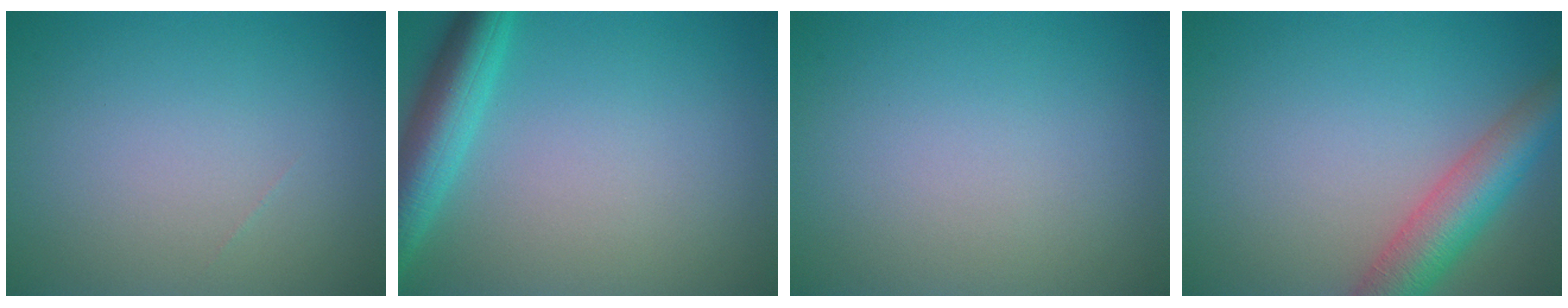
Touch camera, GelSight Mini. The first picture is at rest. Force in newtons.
{"total": 5.1, "press": 5.1, "slide": 0.3}
{"total": 0.0}
{"total": 5.7, "press": 5.7, "slide": 0.2}